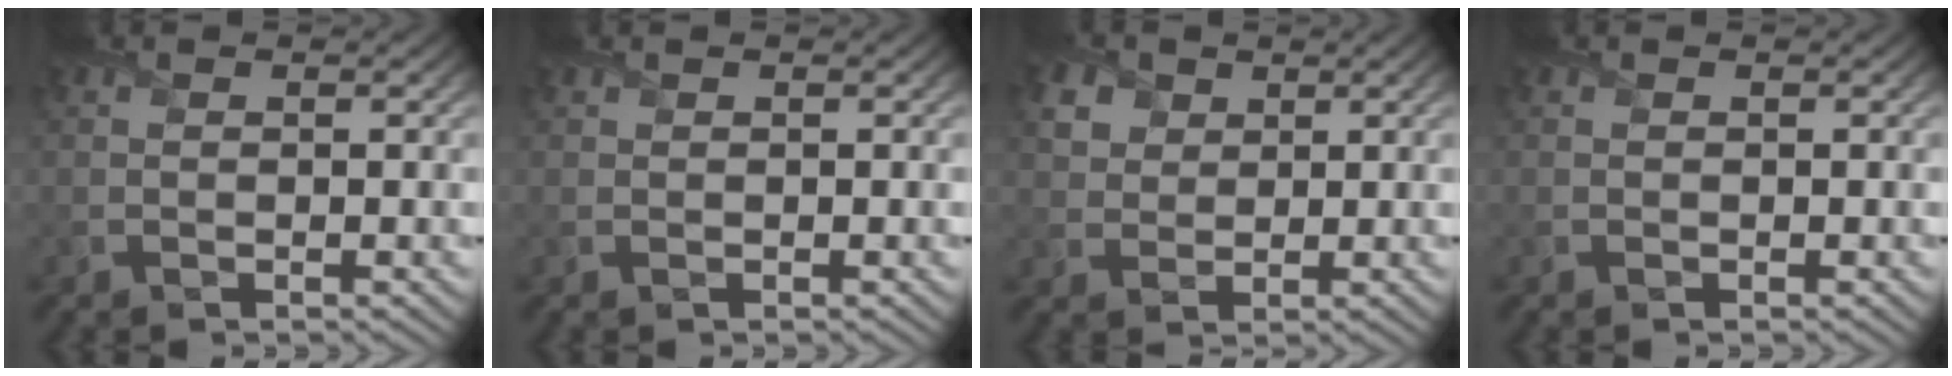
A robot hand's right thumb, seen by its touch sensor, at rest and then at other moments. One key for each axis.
{"total": 0.0}
{"total": 3.4, "fx": 1.7, "fy": 2.7, "fz": 1.3, "tx": -0.044, "ty": 0.002, "tz": 0.034}
{"total": 0.0}